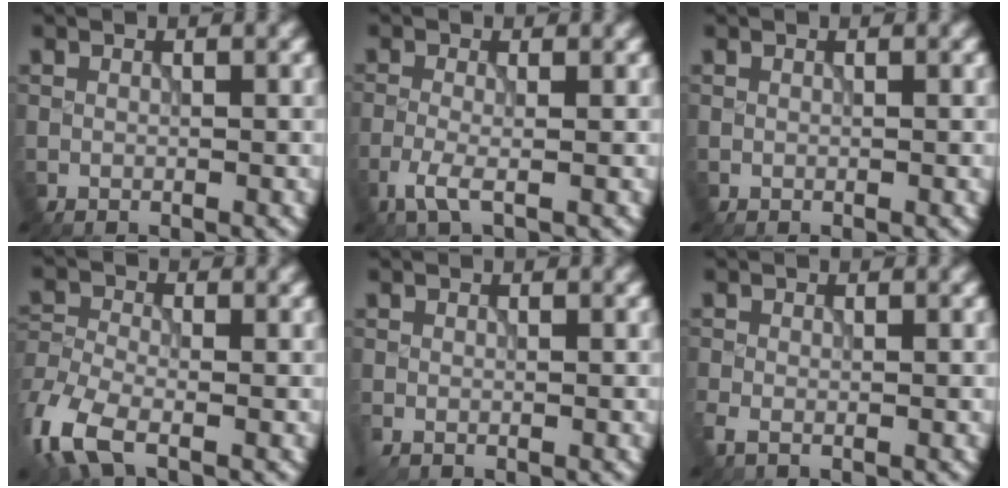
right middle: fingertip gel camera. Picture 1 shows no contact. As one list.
[{"total": 2.5, "force": [-1.4, 0.6, 2.0], "torque": [-0.047, -0.003, -0.034]}, {"total": 0.0}, {"total": 6.2, "force": [-3.6, 3.0, 4.1], "torque": [-0.104, -0.012, -0.087]}, {"total": 0.7, "force": [-0.3, 0.2, 0.6], "torque": [-0.015, -0.005, -0.007]}, {"total": 1.2, "force": [-0.7, 0.6, 0.8], "torque": [-0.023, -0.006, -0.016]}]